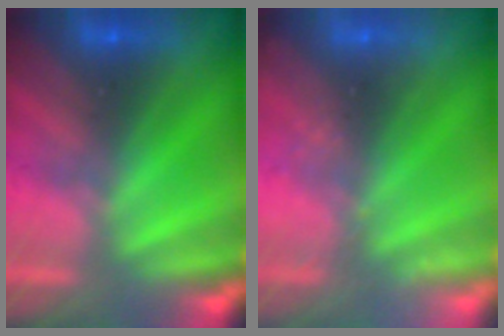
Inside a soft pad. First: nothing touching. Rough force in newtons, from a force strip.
{"total": 2.3}